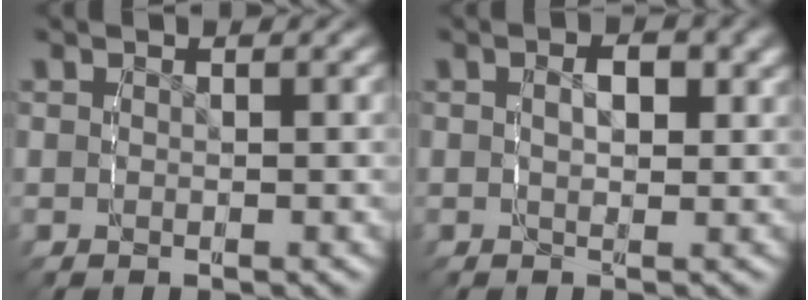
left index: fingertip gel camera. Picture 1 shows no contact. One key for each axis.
{"total": 2.6, "fx": 0.1, "fy": 1.3, "fz": 2.2, "tx": -0.030, "ty": -0.002, "tz": -0.001}